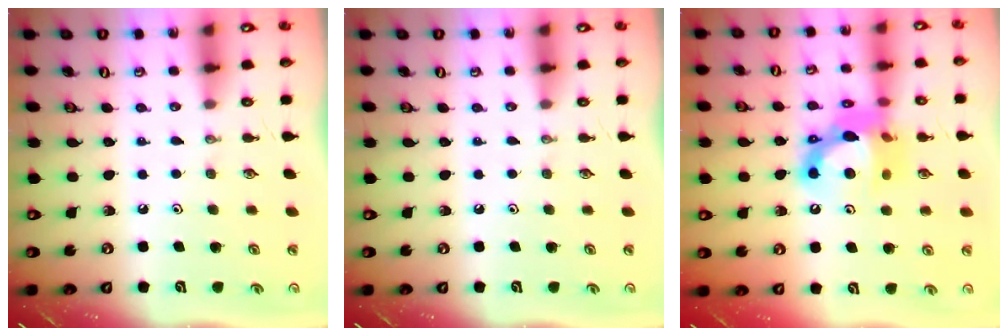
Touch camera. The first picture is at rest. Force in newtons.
{"total": 0.0}
{"total": 14.6, "press": 14.6, "slide": 1.0}